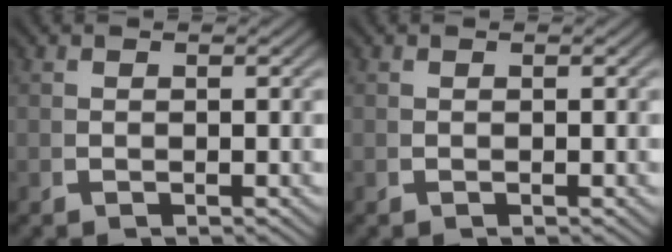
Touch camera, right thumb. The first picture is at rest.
{"total": 0.0}